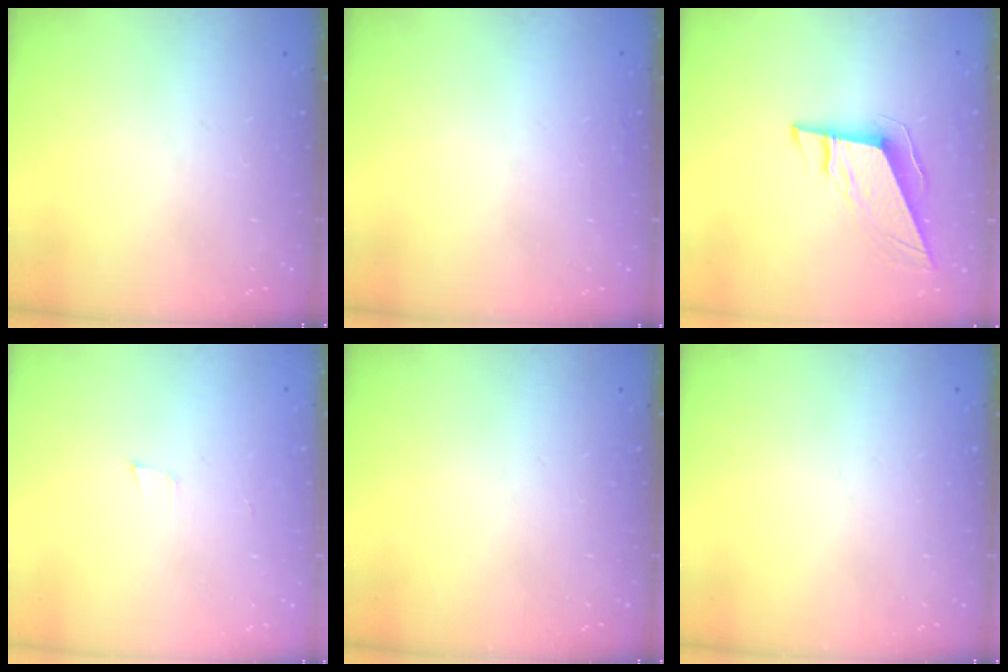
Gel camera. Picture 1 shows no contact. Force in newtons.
{"total": 1.6, "press": 1.6, "slide": 0.0}
{"total": 9.9, "press": 9.7, "slide": 2.0}
{"total": 3.4, "press": 2.2, "slide": 2.6}
{"total": 0.0}
{"total": 0.0}